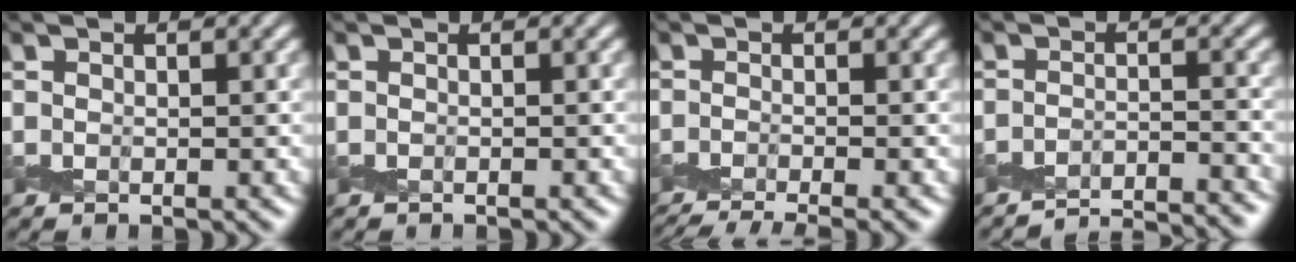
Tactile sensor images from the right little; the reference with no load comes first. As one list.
[{"total": 0.0}, {"total": 4.4, "force": [-3.2, 0.7, 2.9], "torque": [-0.057, -0.021, -0.055]}, {"total": 7.6, "force": [-7.6, 0.5, 0.8], "torque": [-0.005, -0.007, -0.113]}]